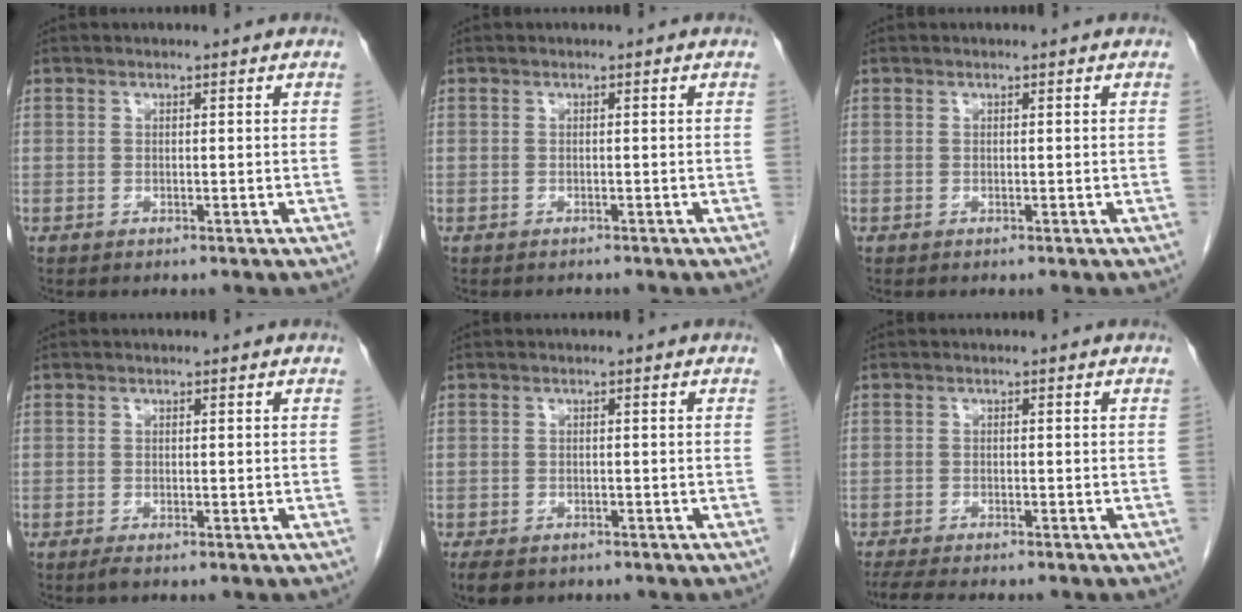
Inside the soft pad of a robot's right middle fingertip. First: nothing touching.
{"total": 0.5, "force": [-0.5, 0.0, 0.0], "torque": [-0.008, -0.004, -0.008]}
{"total": 0.0}
{"total": 0.9, "force": [-0.6, 0.1, 0.6], "torque": [-0.015, -0.003, -0.010]}
{"total": 5.8, "force": [-4.3, 2.9, 2.5], "torque": [-0.040, -0.008, -0.060]}
{"total": 6.9, "force": [-5.9, 1.1, 3.5], "torque": [-0.054, -0.014, -0.088]}